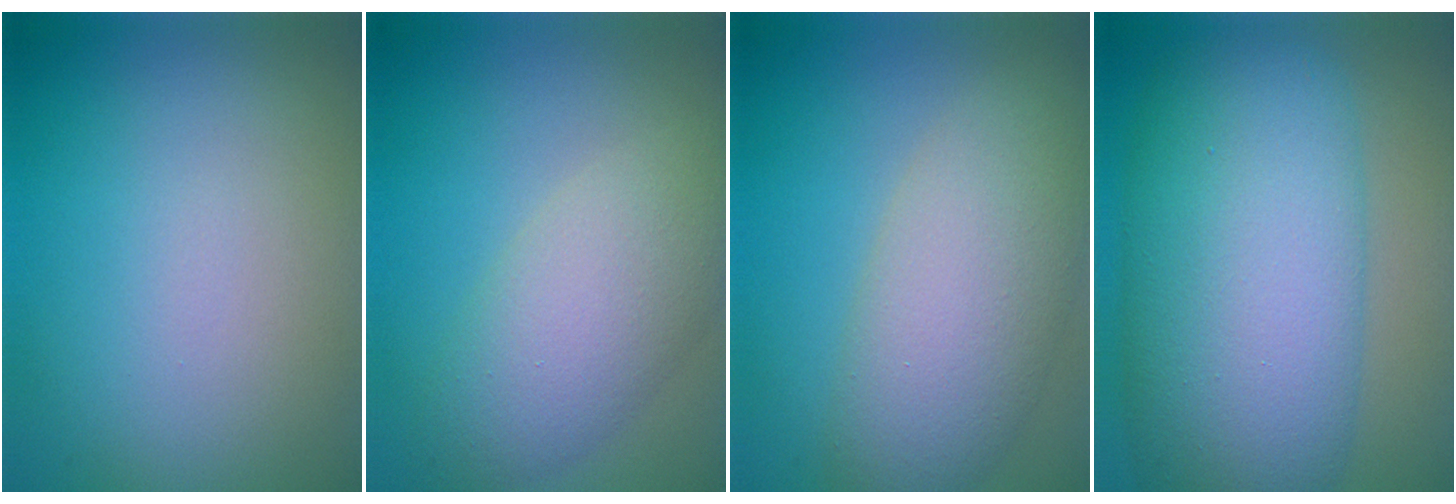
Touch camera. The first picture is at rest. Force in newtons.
{"total": 5.5, "press": 5.4, "slide": 0.5}
{"total": 6.9, "press": 6.9, "slide": 0.5}
{"total": 13.7, "press": 13.7, "slide": 0.2}